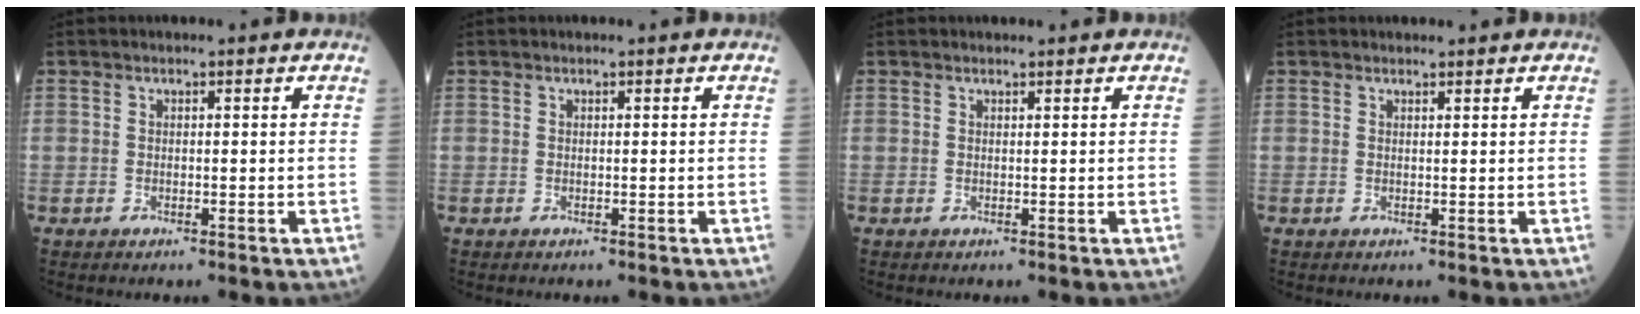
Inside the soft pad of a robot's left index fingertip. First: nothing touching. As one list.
[{"total": 0.0}, {"total": 1.0, "force": [1.0, 0.0, 0.1], "torque": [-0.009, 0.005, 0.016]}, {"total": 1.3, "force": [1.3, 0.1, 0.1], "torque": [-0.009, 0.005, 0.020]}]